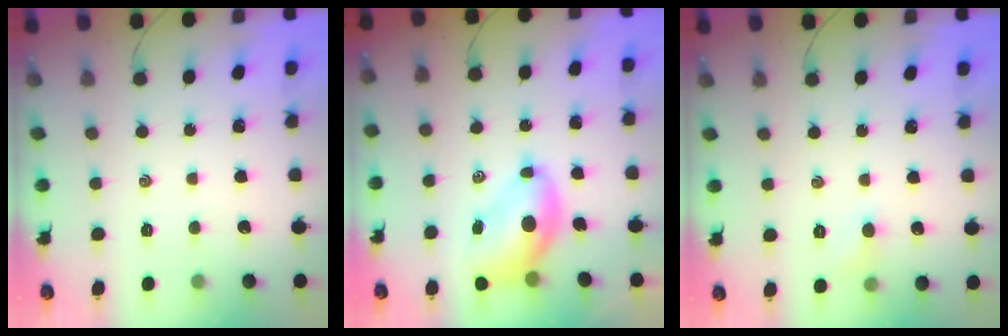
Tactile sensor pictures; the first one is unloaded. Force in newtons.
{"total": 7.4, "press": 7.2, "slide": 1.8}
{"total": 4.7, "press": 4.5, "slide": 1.4}